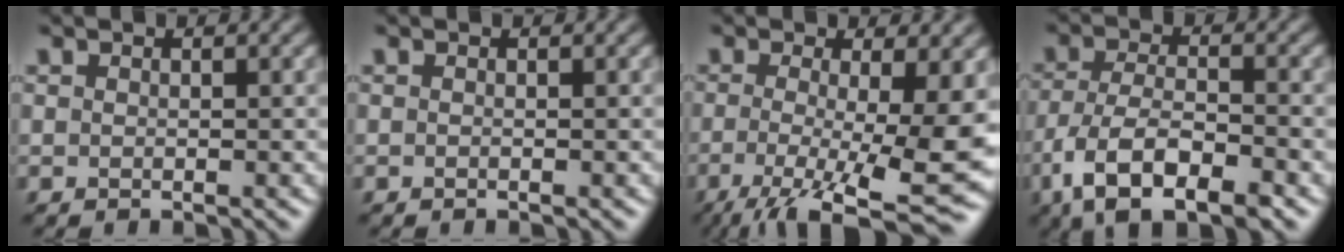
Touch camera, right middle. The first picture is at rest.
{"total": 0.0}
{"total": 11.1, "force": [-2.8, 2.9, 10.3], "torque": [-0.170, -0.022, -0.036]}
{"total": 7.7, "force": [-4.1, 3.3, 5.6], "torque": [-0.111, -0.006, -0.079]}